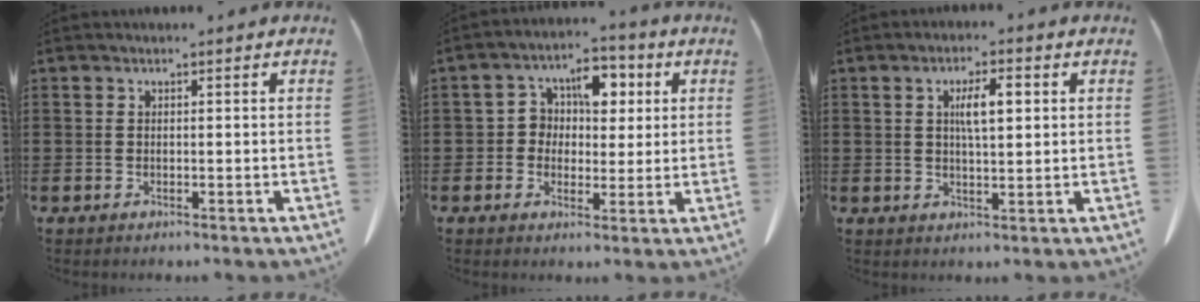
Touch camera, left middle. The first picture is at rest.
{"total": 6.4, "force": [1.9, 4.8, 3.8], "torque": [-0.087, 0.015, 0.029]}
{"total": 4.6, "force": [1.2, 1.4, 4.2], "torque": [-0.076, 0.006, 0.015]}